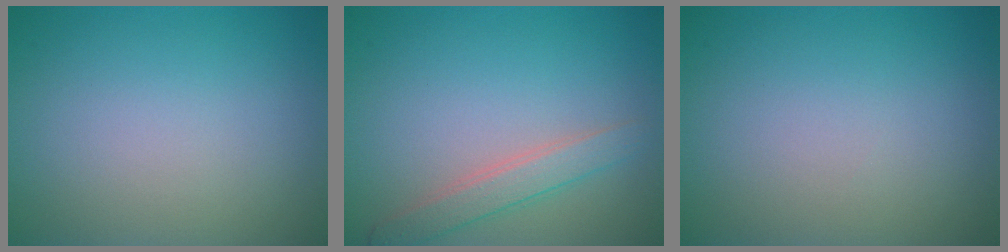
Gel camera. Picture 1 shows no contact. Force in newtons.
{"total": 2.4, "press": 2.4, "slide": 0.1}
{"total": 0.0}